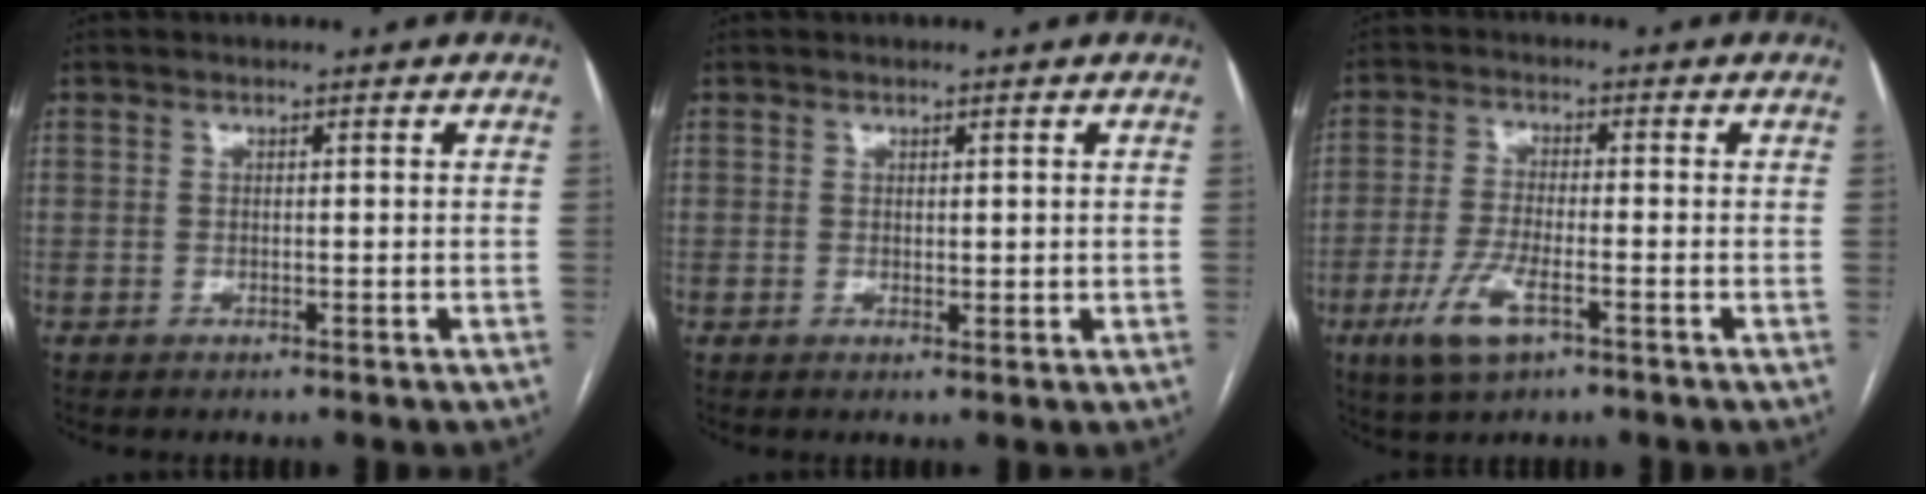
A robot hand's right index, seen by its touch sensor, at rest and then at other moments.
{"total": 1.4, "force": [0.7, 1.0, 0.8], "torque": [-0.008, -0.008, 0.014]}
{"total": 7.0, "force": [-3.5, 1.8, 5.8], "torque": [-0.125, -0.012, -0.063]}